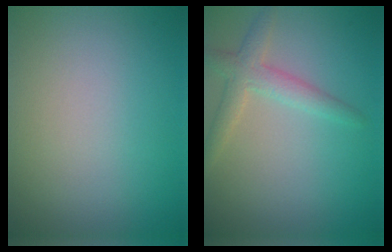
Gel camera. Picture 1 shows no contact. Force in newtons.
{"total": 2.6, "press": 2.6, "slide": 0.1}